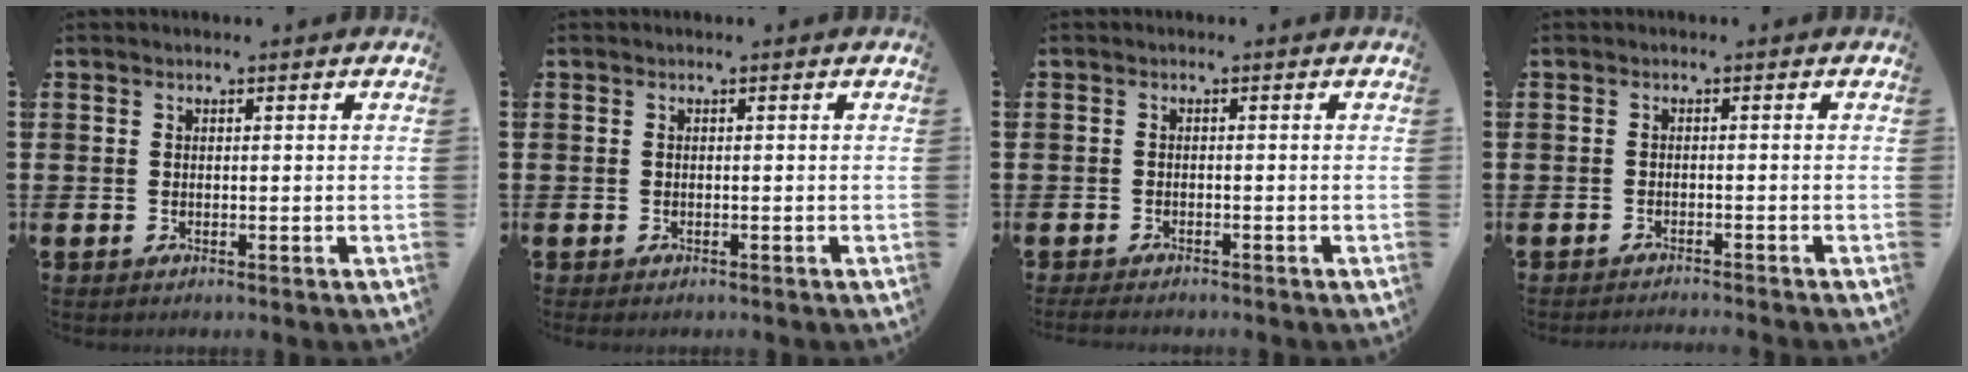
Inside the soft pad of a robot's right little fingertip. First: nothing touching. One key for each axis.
{"total": 0.0}
{"total": 1.0, "fx": -0.9, "fy": 0.2, "fz": 0.3, "tx": -0.007, "ty": 0.000, "tz": -0.019}
{"total": 0.9, "fx": -0.9, "fy": -0.2, "fz": -0.1, "tx": 0.001, "ty": 0.001, "tz": -0.019}